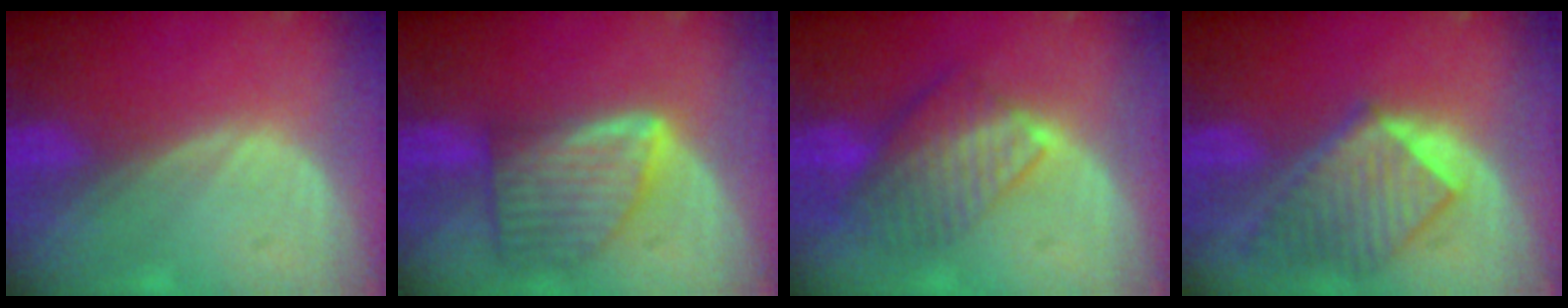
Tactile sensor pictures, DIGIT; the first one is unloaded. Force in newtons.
{"total": 8.0, "press": 7.1, "slide": 3.6}
{"total": 8.4, "press": 7.2, "slide": 4.2}
{"total": 8.5, "press": 7.8, "slide": 3.5}